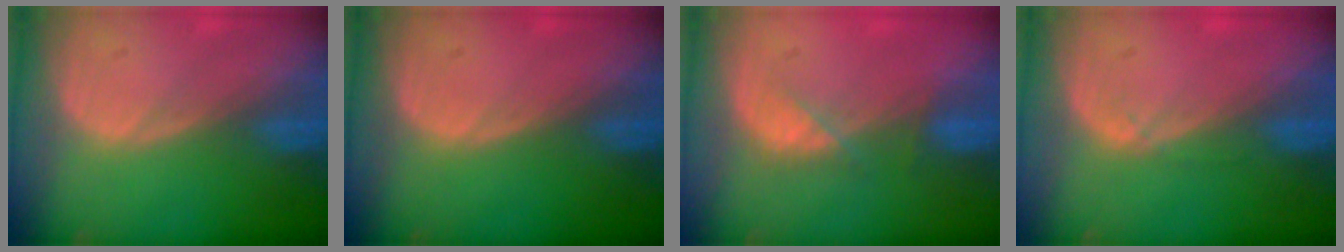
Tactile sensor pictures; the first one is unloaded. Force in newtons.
{"total": 0.0}
{"total": 2.9, "press": 2.9, "slide": 0.7}
{"total": 0.9, "press": 0.8, "slide": 0.2}